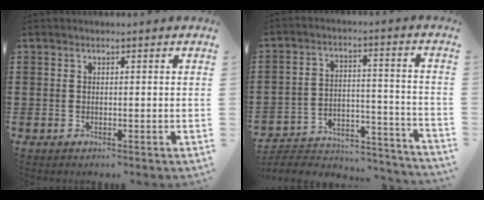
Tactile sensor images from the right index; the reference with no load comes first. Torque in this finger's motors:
{"motor_torque": [-1.33, -0.81, -0.13, 0.00]}